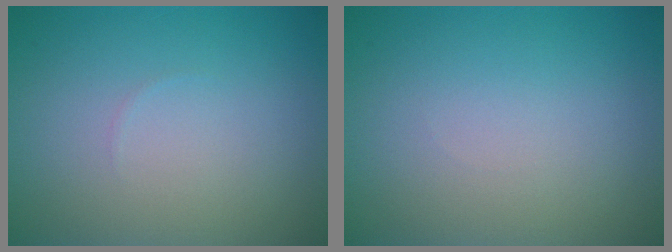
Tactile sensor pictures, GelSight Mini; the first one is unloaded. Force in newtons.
{"total": 0.0}